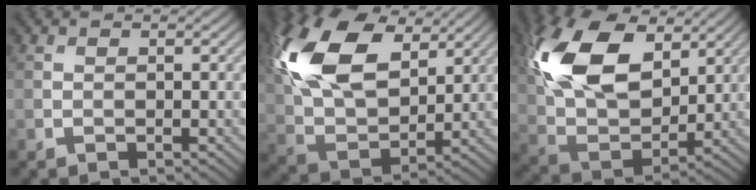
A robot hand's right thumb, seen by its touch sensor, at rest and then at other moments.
{"total": 16.4, "force": [6.7, 9.4, 11.6], "torque": [-0.272, 0.025, 0.123]}
{"total": 15.8, "force": [6.2, 9.2, 11.3], "torque": [-0.254, 0.019, 0.114]}